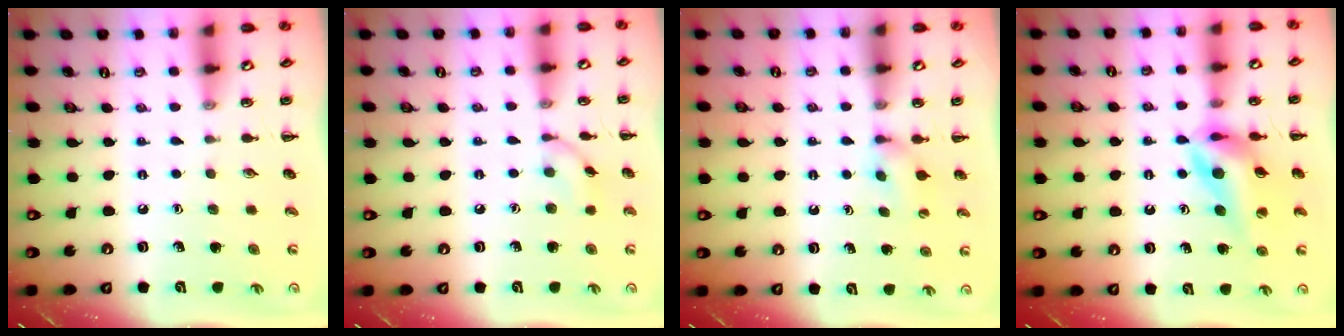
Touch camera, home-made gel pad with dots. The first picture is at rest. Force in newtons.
{"total": 6.7, "press": 6.6, "slide": 0.5}
{"total": 5.1, "press": 4.9, "slide": 1.6}
{"total": 11.4, "press": 10.8, "slide": 3.7}